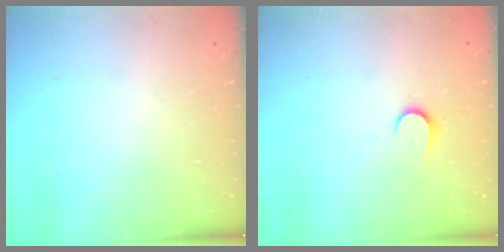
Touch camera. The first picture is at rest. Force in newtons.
{"total": 7.3, "press": 7.3, "slide": 0.7}